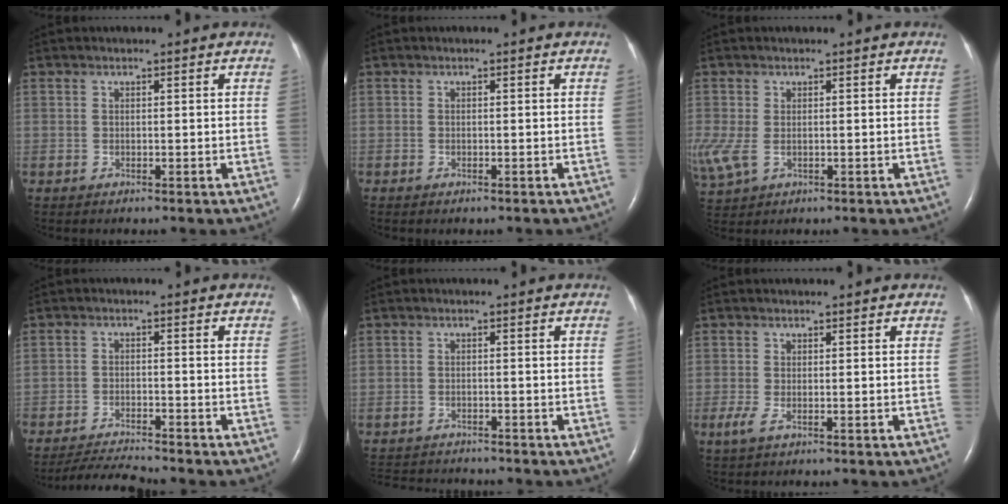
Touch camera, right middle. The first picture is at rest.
{"total": 0.9, "force": [-0.7, 0.3, 0.5], "torque": [-0.010, -0.003, -0.004]}
{"total": 0.0}
{"total": 5.4, "force": [-5.3, -0.8, 0.8], "torque": [-0.015, -0.019, -0.094]}
{"total": 8.5, "force": [-8.1, 1.6, 2.2], "torque": [-0.039, -0.002, -0.113]}
{"total": 1.4, "force": [-0.6, 0.1, 1.3], "torque": [-0.035, -0.006, -0.012]}